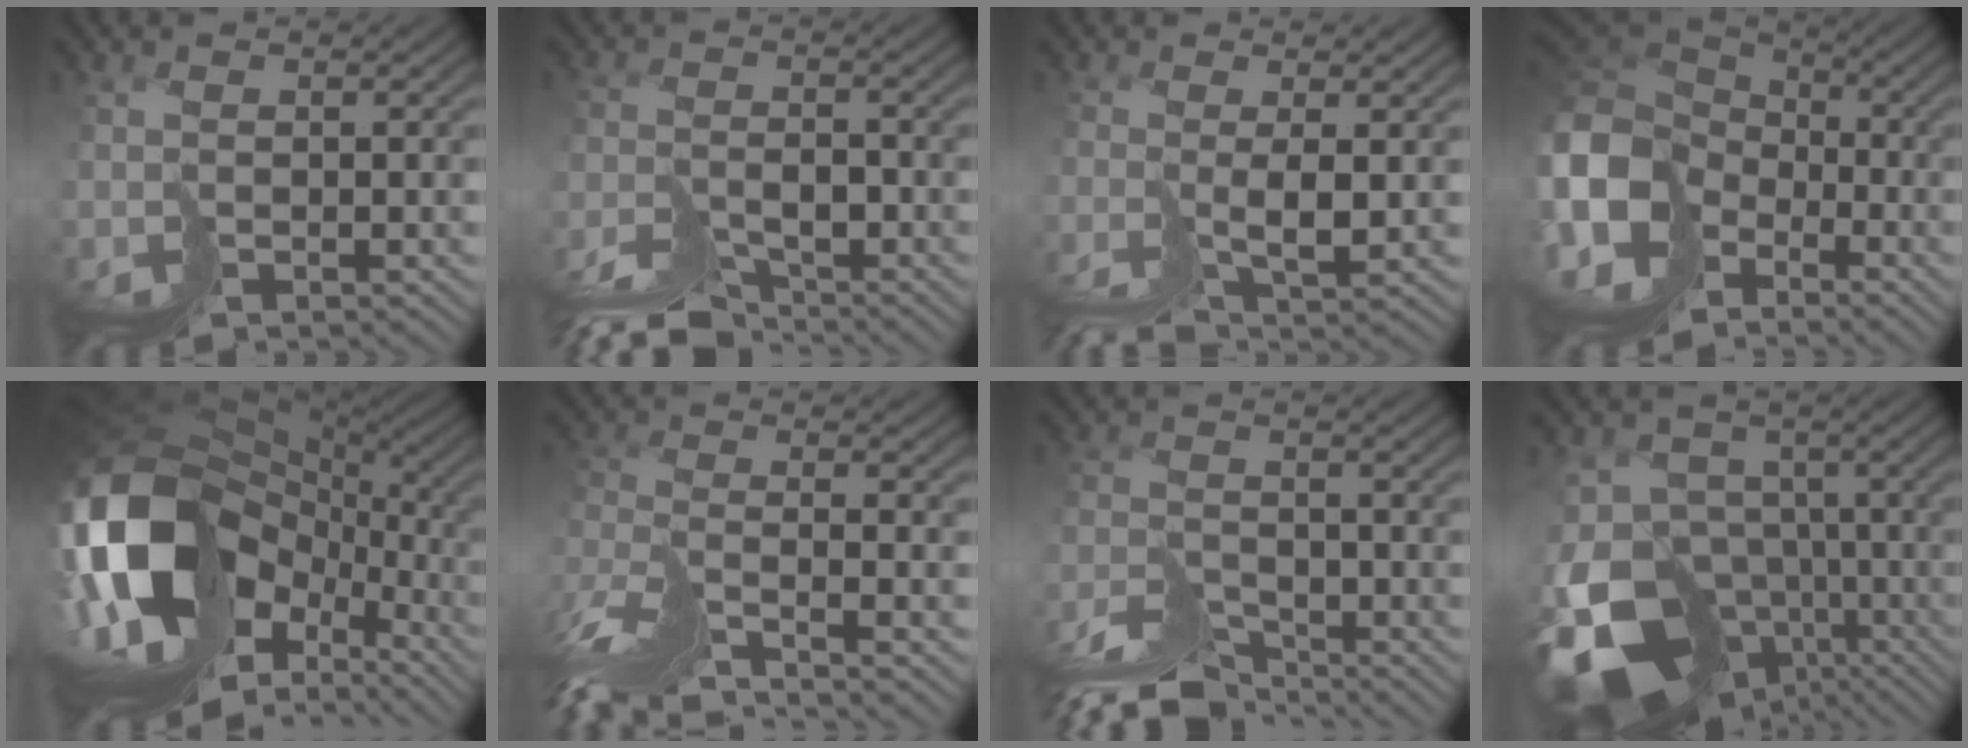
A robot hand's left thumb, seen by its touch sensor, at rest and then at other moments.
{"total": 6.6, "force": [-6.2, 1.1, 1.9], "torque": [-0.026, -0.003, -0.115]}
{"total": 3.0, "force": [-1.7, -0.7, 2.3], "torque": [-0.035, -0.003, -0.036]}
{"total": 14.2, "force": [-4.0, 10.8, 8.3], "torque": [-0.242, -0.026, -0.084]}
{"total": 18.7, "force": [-2.7, 12.0, 14.0], "torque": [-0.296, -0.035, -0.018]}
{"total": 9.5, "force": [-8.4, 0.7, 4.4], "torque": [-0.091, -0.008, -0.153]}
{"total": 7.1, "force": [-6.8, 1.0, 1.8], "torque": [-0.028, -0.005, -0.129]}
{"total": 17.5, "force": [-8.8, 11.9, 9.3], "torque": [-0.212, -0.033, -0.099]}